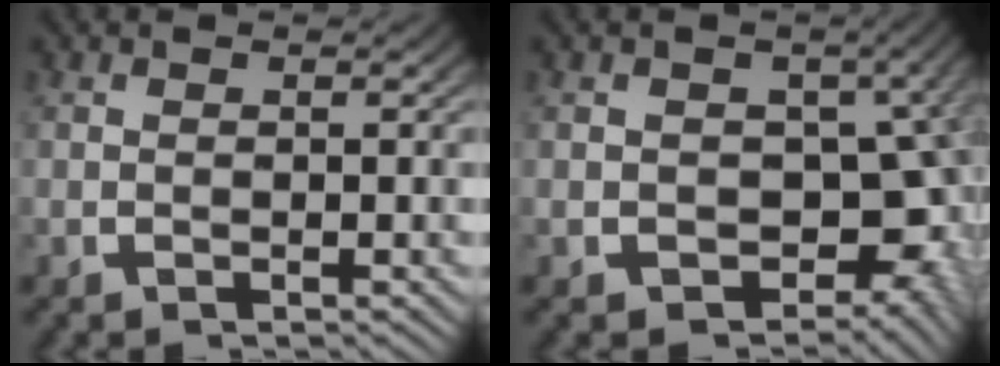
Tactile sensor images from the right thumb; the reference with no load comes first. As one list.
[{"total": 12.2, "force": [-1.7, 9.6, 7.4], "torque": [-0.113, -0.054, -0.006]}]